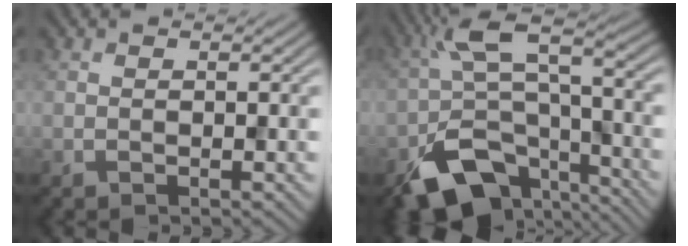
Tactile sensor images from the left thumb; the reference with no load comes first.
{"total": 13.2, "force": [-7.3, 6.6, 8.7], "torque": [-0.168, -0.015, -0.128]}